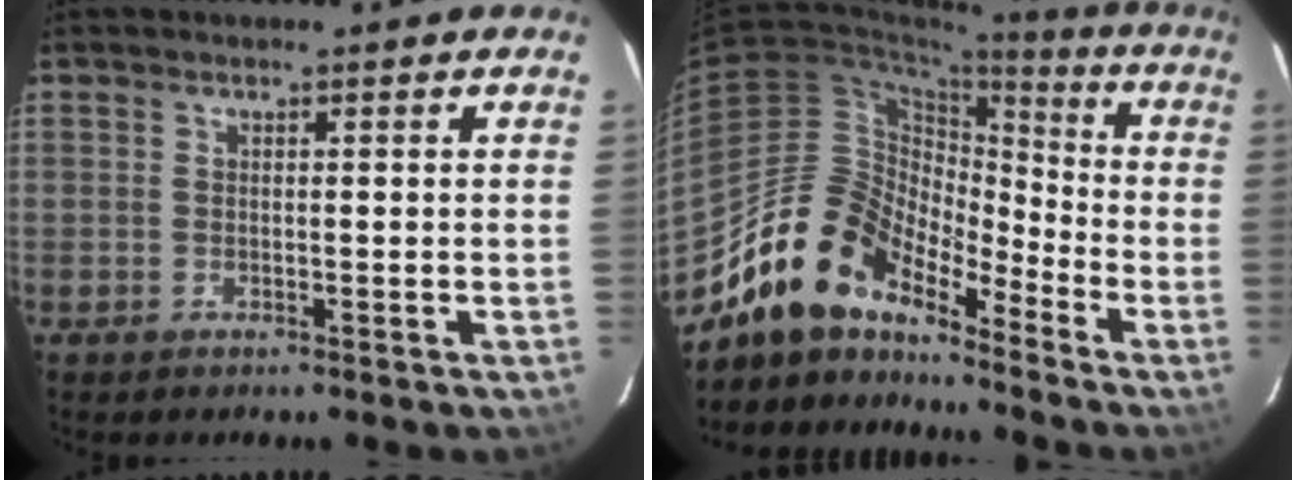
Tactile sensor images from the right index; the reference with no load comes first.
{"total": 14.5, "force": [-12.3, 6.1, 4.7], "torque": [-0.091, 0.024, -0.231]}